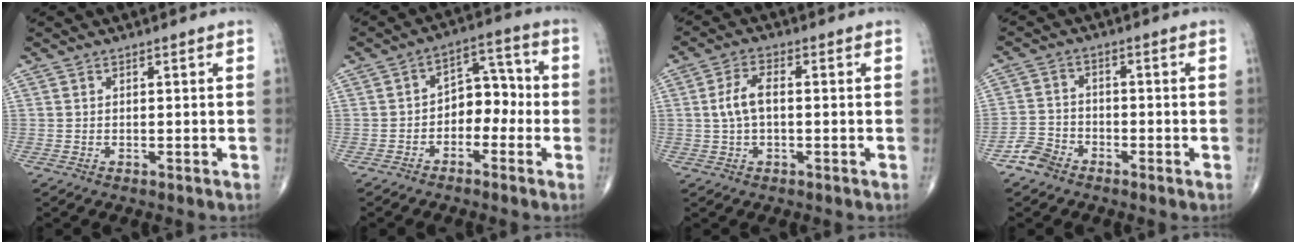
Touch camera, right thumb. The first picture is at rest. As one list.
[{"total": 7.6, "force": [-2.0, 5.3, 5.1], "torque": [-0.041, 0.043, -0.046]}, {"total": 5.2, "force": [0.1, 2.6, 4.5], "torque": [-0.098, 0.016, -0.002]}, {"total": 4.4, "force": [-3.2, 2.7, 1.2], "torque": [-0.015, 0.014, -0.072]}]